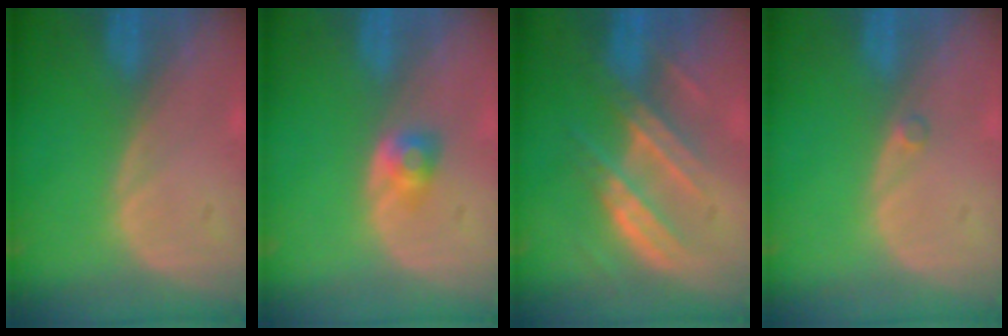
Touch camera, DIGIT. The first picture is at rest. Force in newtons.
{"total": 2.7, "press": 2.4, "slide": 1.2}
{"total": 7.4, "press": 7.2, "slide": 1.9}
{"total": 0.6, "press": 0.6, "slide": 0.1}